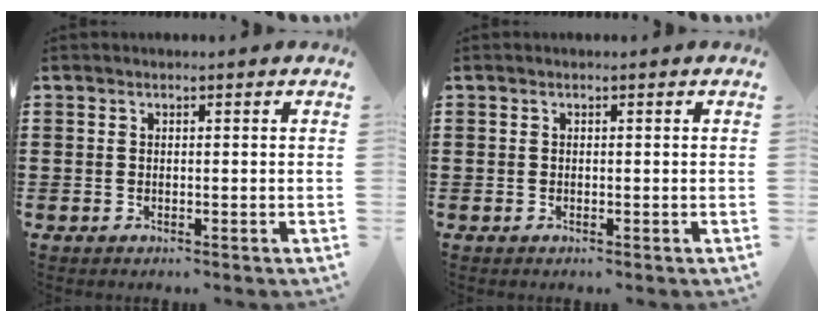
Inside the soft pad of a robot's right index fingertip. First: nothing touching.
{"total": 0.0}